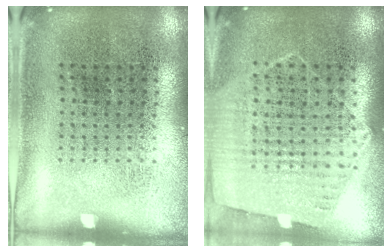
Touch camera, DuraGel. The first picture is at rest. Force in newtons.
{"total": 1.2, "press": 1.1, "slide": 0.4}